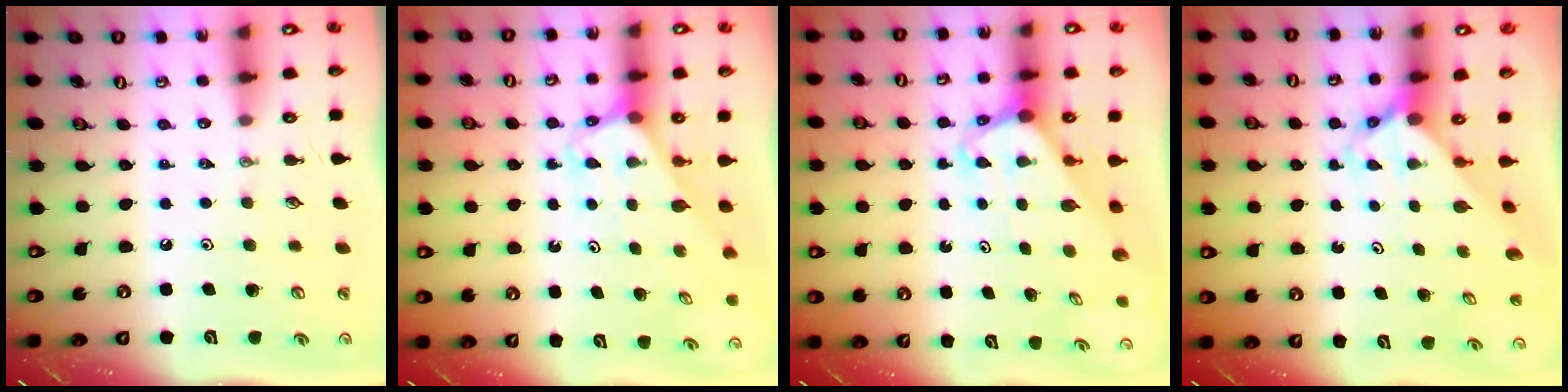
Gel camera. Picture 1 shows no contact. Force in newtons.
{"total": 3.0, "press": 3.0, "slide": 0.2}
{"total": 2.5, "press": 2.5, "slide": 0.2}
{"total": 3.4, "press": 3.4, "slide": 0.3}